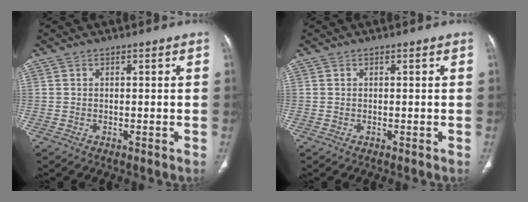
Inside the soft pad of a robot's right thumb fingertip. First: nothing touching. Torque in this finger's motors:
{"motor_torque": [0.00, 0.00, -0.09, 0.09, 0.00]}